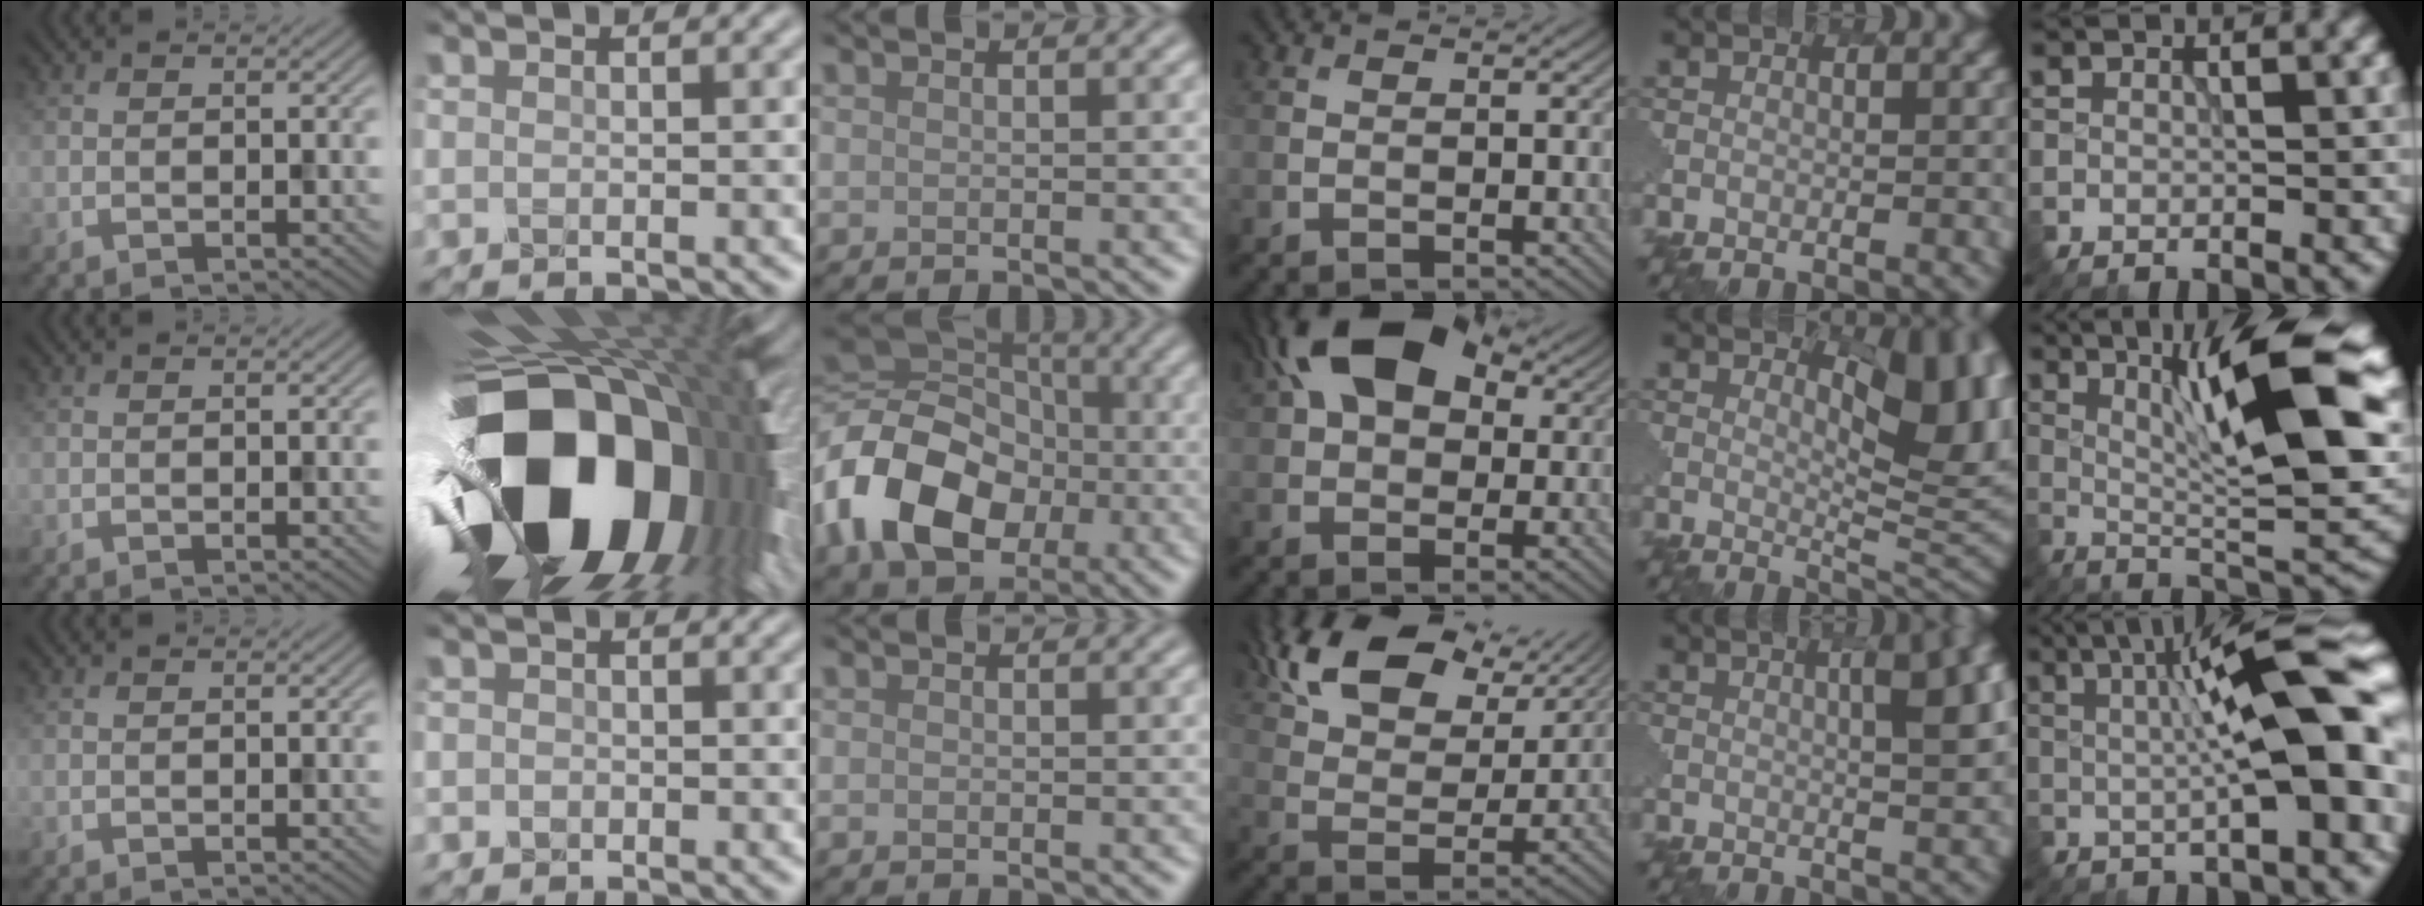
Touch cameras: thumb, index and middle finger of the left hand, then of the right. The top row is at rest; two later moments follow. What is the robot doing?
{"motion": "dispense", "object": "glue stick"}